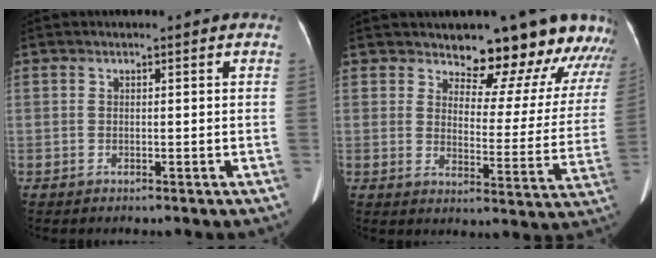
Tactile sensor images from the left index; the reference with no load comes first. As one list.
[{"total": 16.1, "force": [14.0, 4.4, 6.5], "torque": [-0.050, -0.041, 0.152]}]